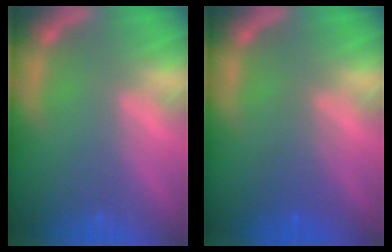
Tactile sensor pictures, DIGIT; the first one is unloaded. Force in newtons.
{"total": 2.4}